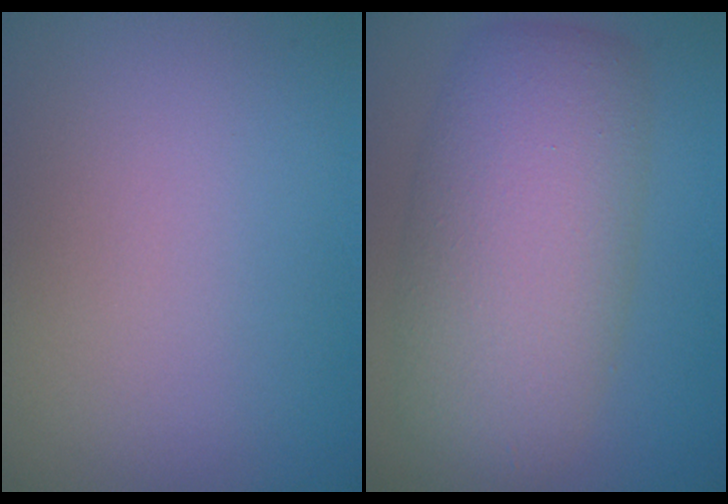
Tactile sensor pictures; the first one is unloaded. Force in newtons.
{"total": 8.9, "press": 8.9, "slide": 0.1}